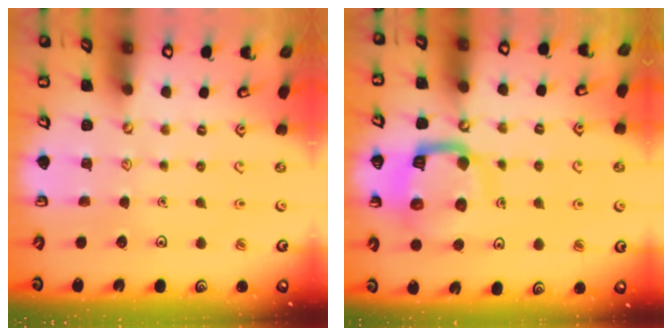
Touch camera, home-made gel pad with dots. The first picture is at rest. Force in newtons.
{"total": 12.6, "press": 12.6, "slide": 1.4}